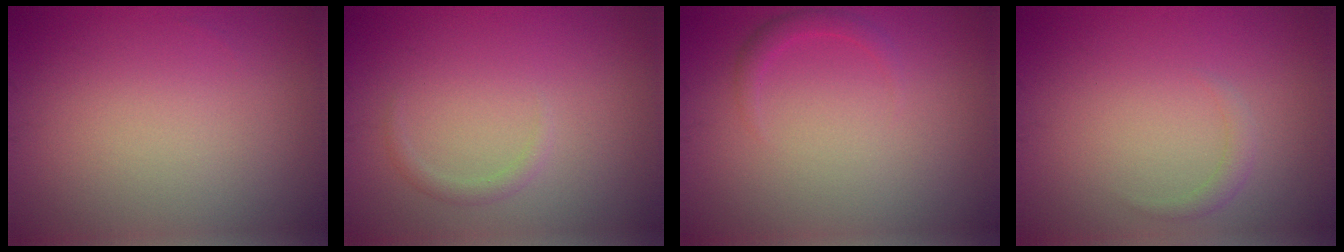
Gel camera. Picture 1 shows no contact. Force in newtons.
{"total": 1.0, "press": 1.0, "slide": 0.1}
{"total": 1.3, "press": 1.3, "slide": 0.1}
{"total": 1.0, "press": 1.0, "slide": 0.1}